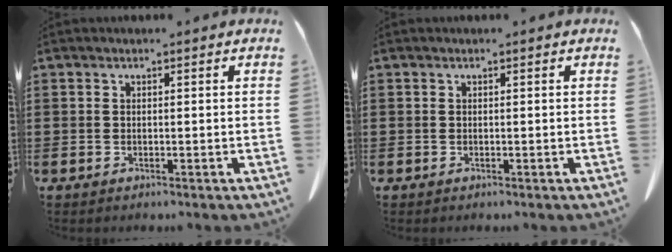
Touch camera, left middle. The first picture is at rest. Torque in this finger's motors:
{"motor_torque": [0.00, 0.00, 0.00, 0.00]}